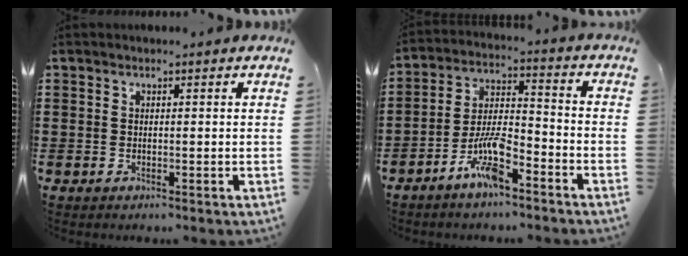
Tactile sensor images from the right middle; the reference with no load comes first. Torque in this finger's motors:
{"motor_torque": [2.14, 0.00, 0.71, 0.17]}